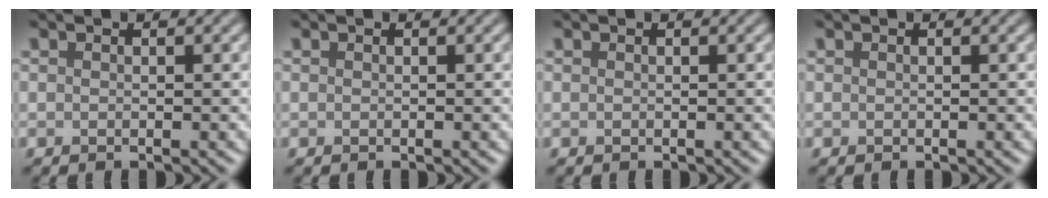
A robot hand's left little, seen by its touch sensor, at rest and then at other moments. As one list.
[{"total": 0.0}, {"total": 0.0}, {"total": 0.0}]